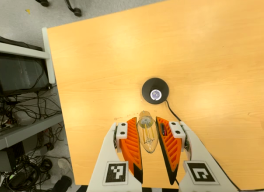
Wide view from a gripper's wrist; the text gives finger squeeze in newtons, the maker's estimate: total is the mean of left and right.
{"total": 10.4, "left": 9.8, "right": 11.0}